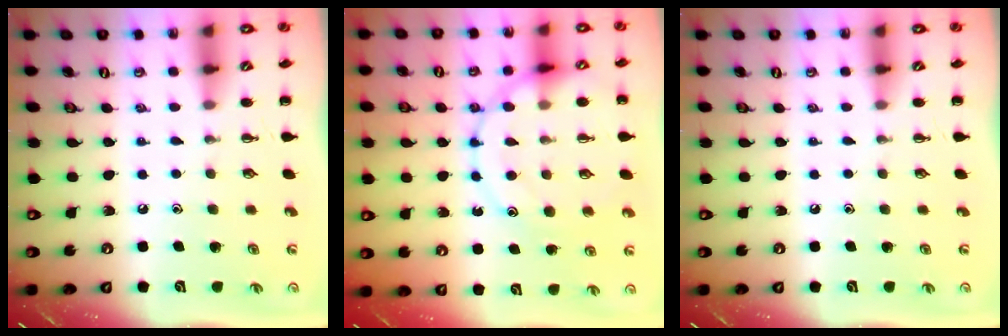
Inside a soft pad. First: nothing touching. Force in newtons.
{"total": 16.1, "press": 16.1, "slide": 1.4}
{"total": 0.0}